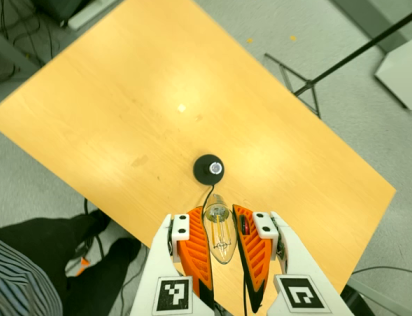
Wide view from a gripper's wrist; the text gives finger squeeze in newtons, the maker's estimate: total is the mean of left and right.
{"total": 21.7, "left": 24.5, "right": 18.8}